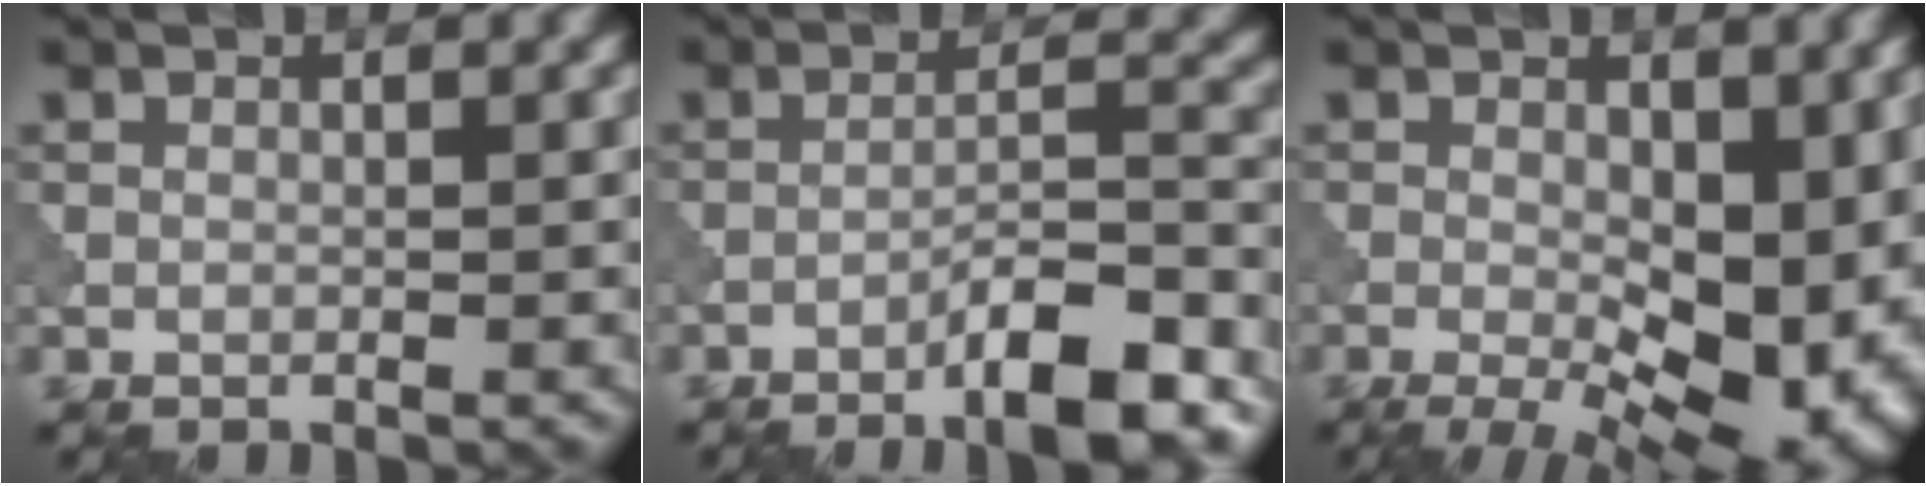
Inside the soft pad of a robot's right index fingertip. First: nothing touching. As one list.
[{"total": 7.6, "force": [-5.2, 1.5, 5.3], "torque": [-0.075, 0.013, -0.083]}, {"total": 13.1, "force": [-1.8, 7.0, 11.0], "torque": [-0.152, -0.018, -0.018]}]